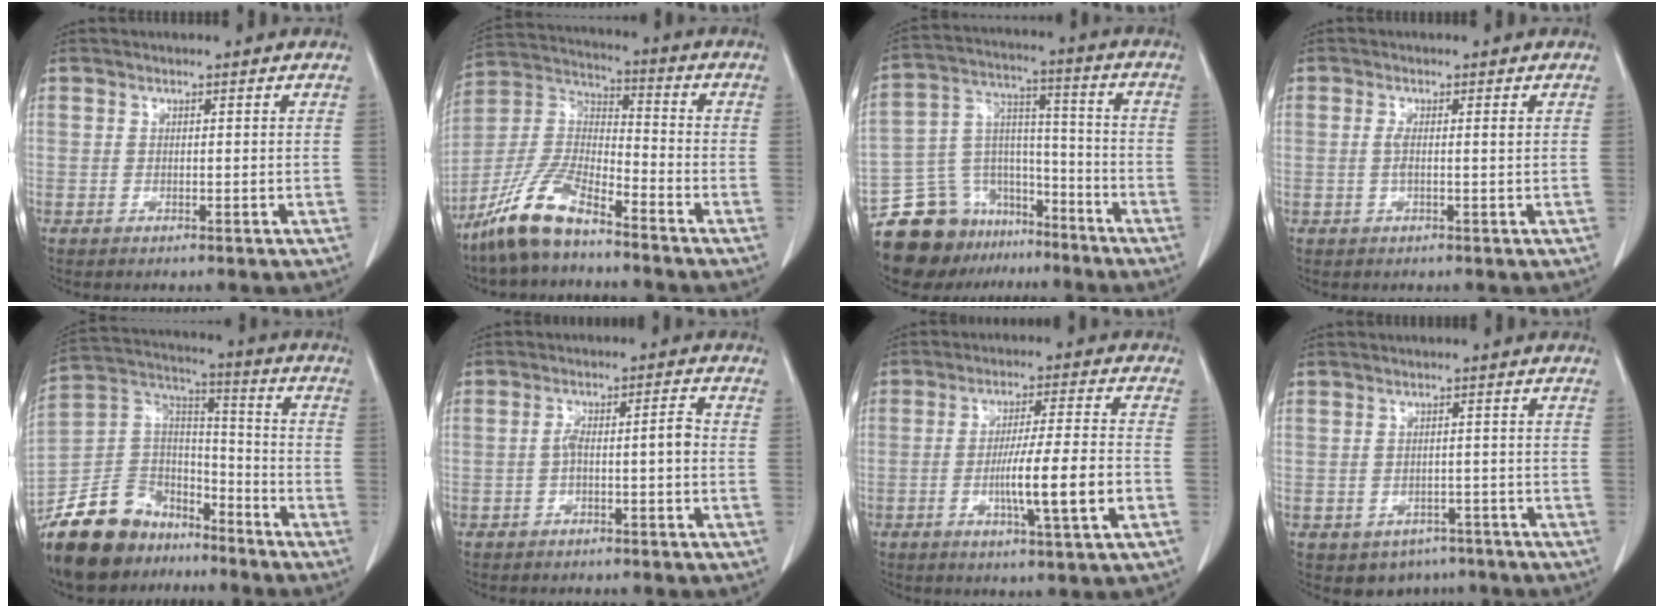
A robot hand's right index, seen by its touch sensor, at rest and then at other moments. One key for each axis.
{"total": 12.0, "fx": -9.2, "fy": 2.9, "fz": 7.1, "tx": -0.160, "ty": 0.002, "tz": -0.182}
{"total": 15.6, "fx": -12.1, "fy": 8.9, "fz": 4.3, "tx": -0.079, "ty": 0.067, "tz": -0.207}
{"total": 1.6, "fx": 0.2, "fy": 0.1, "fz": 1.6, "tx": -0.032, "ty": 0.002, "tz": 0.005}
{"total": 15.9, "fx": -12.2, "fy": 8.8, "fz": 4.8, "tx": -0.102, "ty": 0.057, "tz": -0.219}
{"total": 4.1, "fx": -1.1, "fy": 0.7, "fz": 3.9, "tx": -0.066, "ty": 0.022, "tz": -0.013}
{"total": 10.3, "fx": -3.0, "fy": -0.3, "fz": 9.9, "tx": -0.170, "ty": -0.004, "tz": -0.051}
{"total": 5.1, "fx": -3.6, "fy": 3.6, "fz": 0.6, "tx": 0.004, "ty": 0.013, "tz": -0.041}